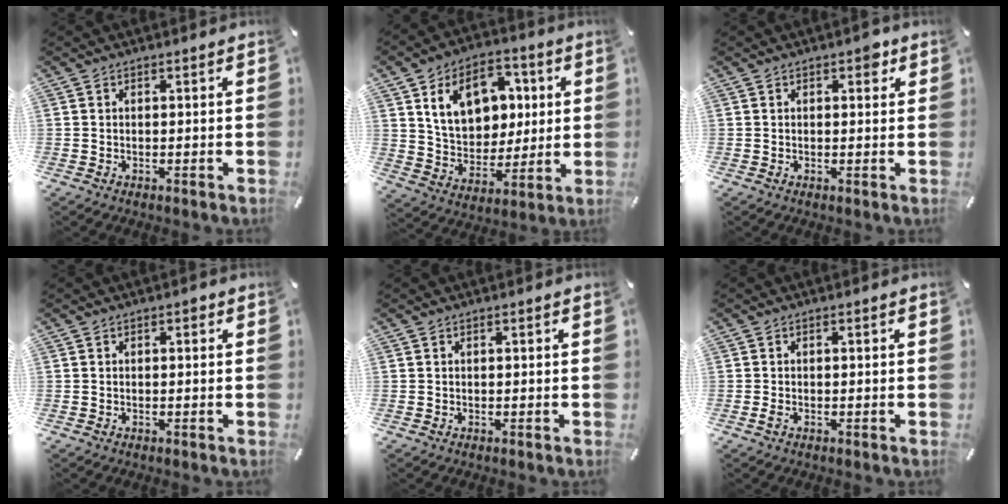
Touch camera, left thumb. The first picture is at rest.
{"total": 15.0, "force": [5.4, 11.5, 8.0], "torque": [-0.139, -0.003, 0.107]}
{"total": 2.6, "force": [1.2, 1.5, 1.7], "torque": [-0.013, -0.002, 0.014]}
{"total": 0.8, "force": [0.1, 0.5, 0.6], "torque": [-0.010, 0.005, 0.000]}
{"total": 0.0}
{"total": 1.2, "force": [-0.4, 0.4, 1.0], "torque": [-0.017, -0.001, -0.007]}